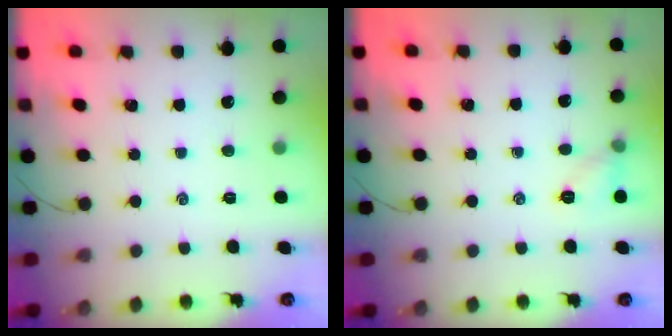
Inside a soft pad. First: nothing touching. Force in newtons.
{"total": 5.9, "press": 5.8, "slide": 1.0}